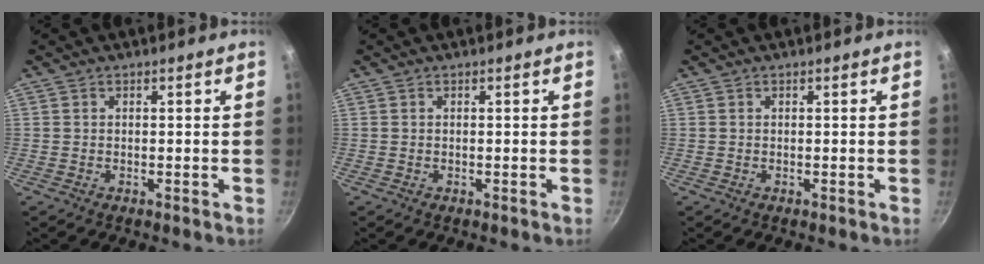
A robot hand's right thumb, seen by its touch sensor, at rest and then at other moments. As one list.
[{"total": 0.0}, {"total": 0.0}]